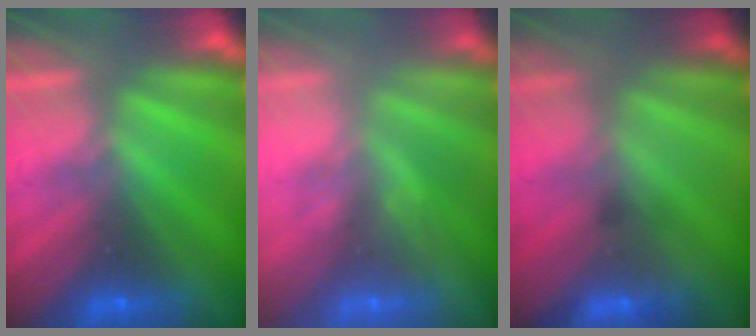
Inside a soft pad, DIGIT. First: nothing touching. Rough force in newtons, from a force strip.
{"total": 2.3}
{"total": 2.2}